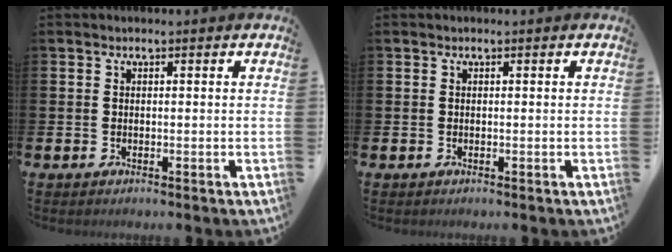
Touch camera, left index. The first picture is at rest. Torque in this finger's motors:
{"motor_torque": [-0.06, -0.04, -0.01, 0.02]}